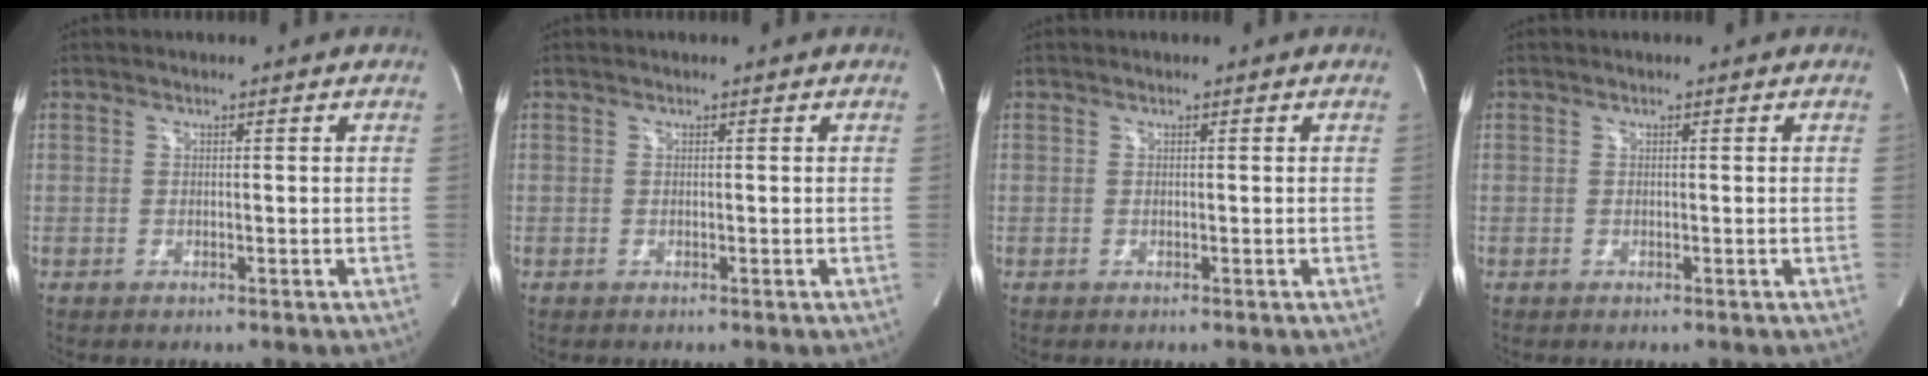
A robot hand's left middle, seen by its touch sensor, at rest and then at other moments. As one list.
[{"total": 0.0}, {"total": 0.0}, {"total": 0.0}]